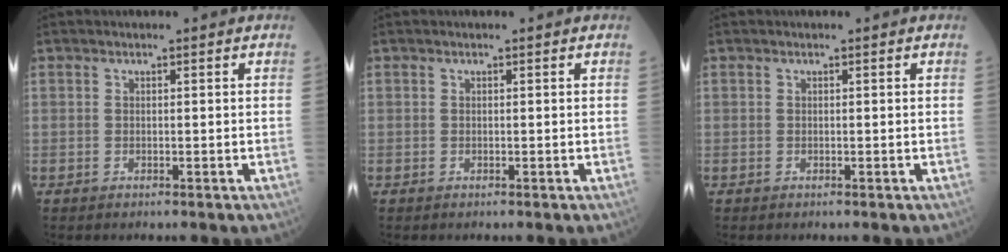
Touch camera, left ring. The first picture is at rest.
{"total": 0.0}
{"total": 0.0}